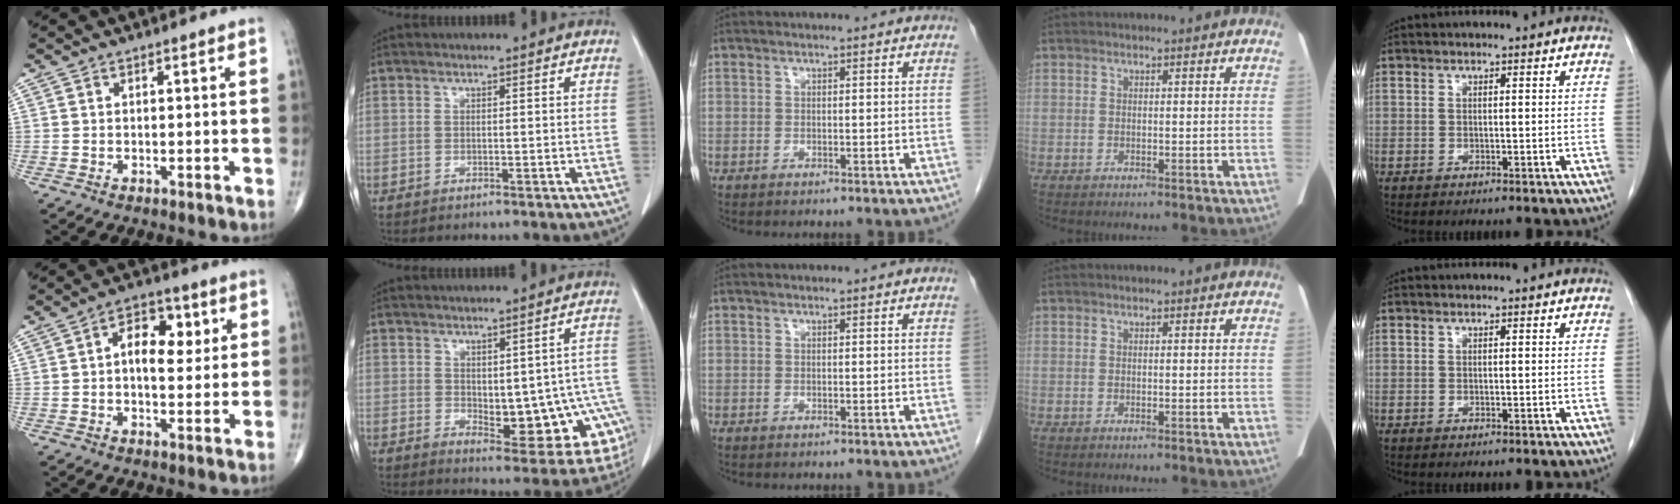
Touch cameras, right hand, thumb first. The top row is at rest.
{"thumb": {"total": 8.9, "force": [1.6, 5.4, 7.0], "torque": [-0.079, 0.009, 0.020]}, "index": {"total": 14.2, "force": [-2.6, 6.1, 12.6], "torque": [-0.117, 0.015, -0.011]}}